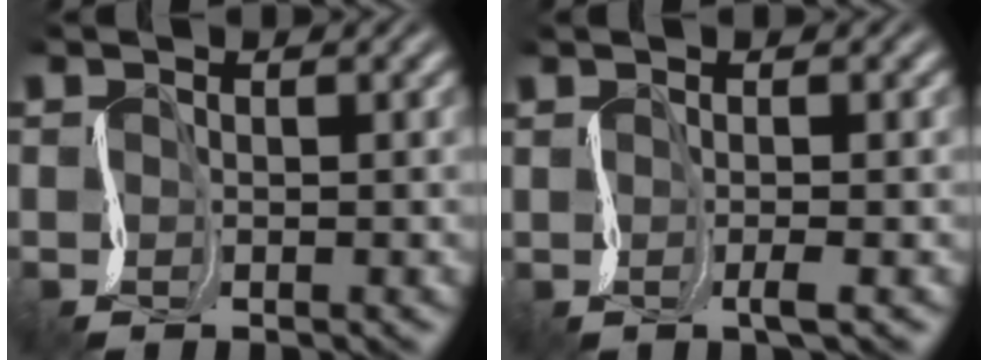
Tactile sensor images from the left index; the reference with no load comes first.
{"total": 1.1, "force": [0.9, -0.5, 0.3], "torque": [-0.009, 0.005, 0.003]}